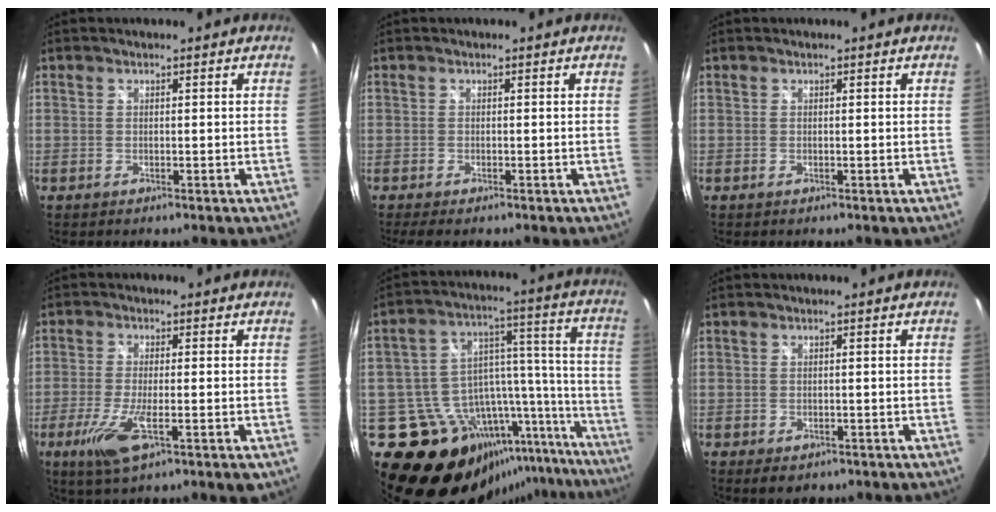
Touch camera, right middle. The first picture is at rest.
{"total": 3.3, "force": [-2.5, 0.8, 1.9], "torque": [-0.035, -0.021, -0.039]}
{"total": 0.0}
{"total": 8.9, "force": [-3.6, 1.8, 7.9], "torque": [-0.167, -0.025, -0.065]}
{"total": 24.6, "force": [-14.2, 15.1, 13.4], "torque": [-0.202, 0.047, -0.181]}
{"total": 2.6, "force": [-1.3, 1.7, 1.4], "torque": [-0.027, -0.010, -0.015]}